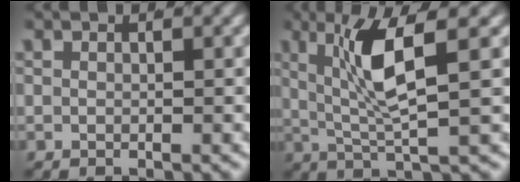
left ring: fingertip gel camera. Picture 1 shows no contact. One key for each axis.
{"total": 5.6, "fx": 1.4, "fy": 1.0, "fz": 5.3, "tx": -0.103, "ty": 0.000, "tz": 0.031}